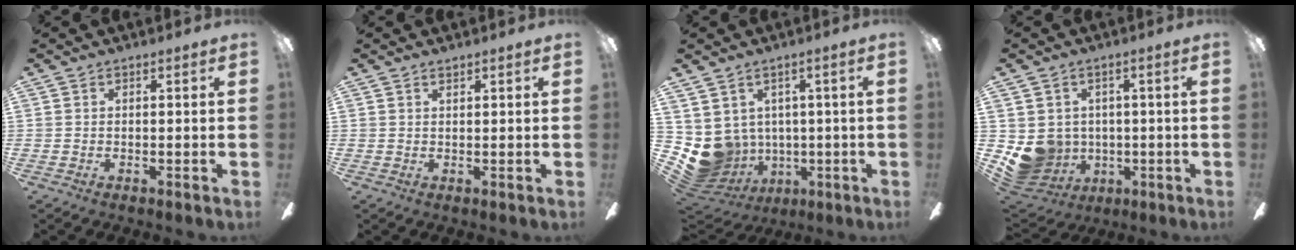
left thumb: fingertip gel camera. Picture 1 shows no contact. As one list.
[{"total": 0.8, "force": [0.7, 0.2, 0.3], "torque": [-0.006, 0.001, 0.014]}, {"total": 8.6, "force": [-0.4, 8.1, 2.7], "torque": [-0.096, -0.014, 0.005]}, {"total": 8.4, "force": [-0.8, 8.1, 2.2], "torque": [-0.088, -0.004, -0.008]}]